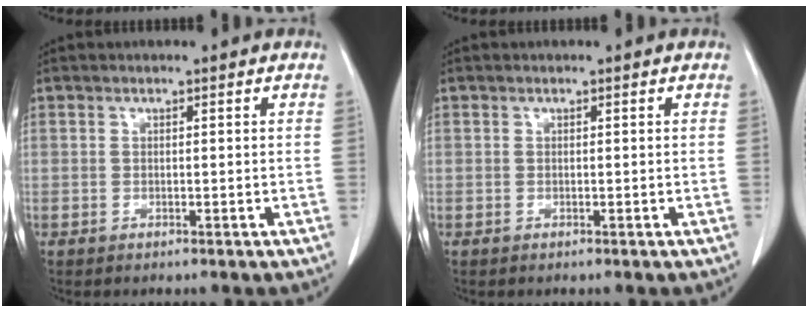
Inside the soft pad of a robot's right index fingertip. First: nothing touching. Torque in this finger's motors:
{"motor_torque": [0.00, 0.00, 0.00, 0.00]}